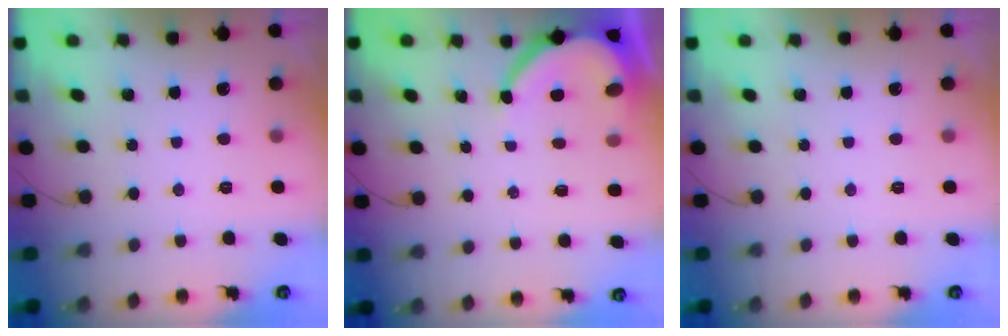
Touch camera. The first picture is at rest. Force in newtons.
{"total": 6.9, "press": 6.9, "slide": 0.6}
{"total": 0.0}